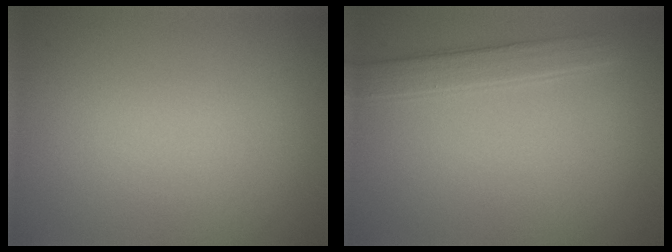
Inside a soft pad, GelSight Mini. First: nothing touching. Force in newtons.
{"total": 2.5, "press": 2.5, "slide": 0.1}